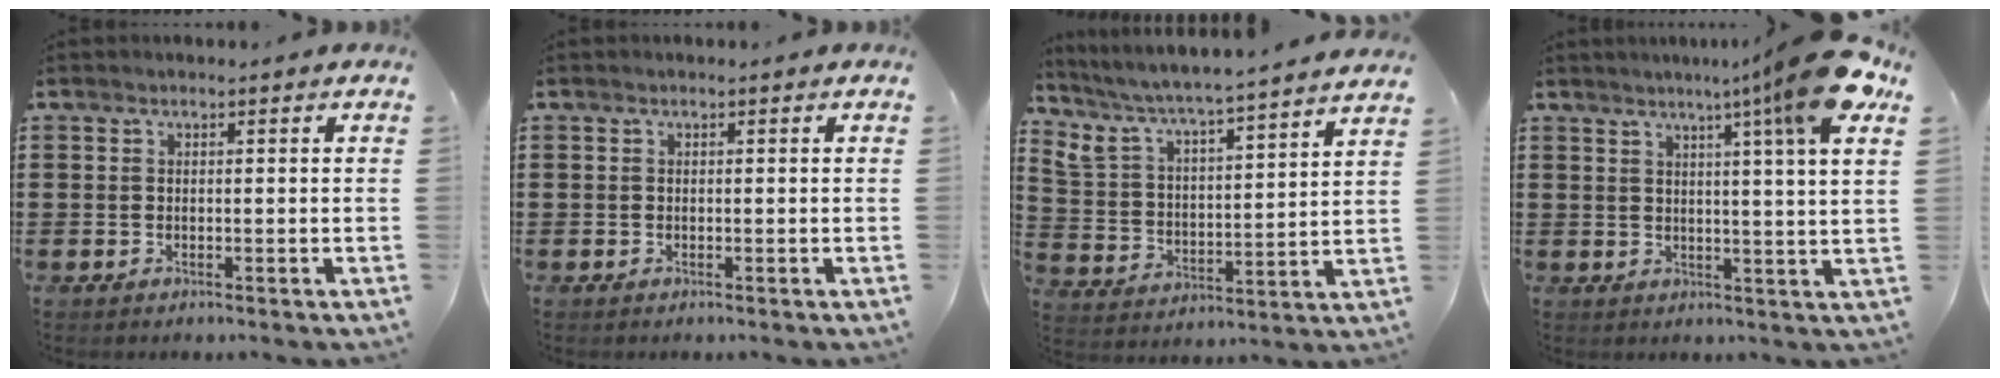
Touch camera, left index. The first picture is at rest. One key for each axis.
{"total": 0.0}
{"total": 4.4, "fx": 4.3, "fy": 0.2, "fz": 1.0, "tx": -0.047, "ty": -0.042, "tz": 0.063}
{"total": 10.8, "fx": 6.2, "fy": -1.4, "fz": 8.6, "tx": -0.148, "ty": -0.018, "tz": 0.094}